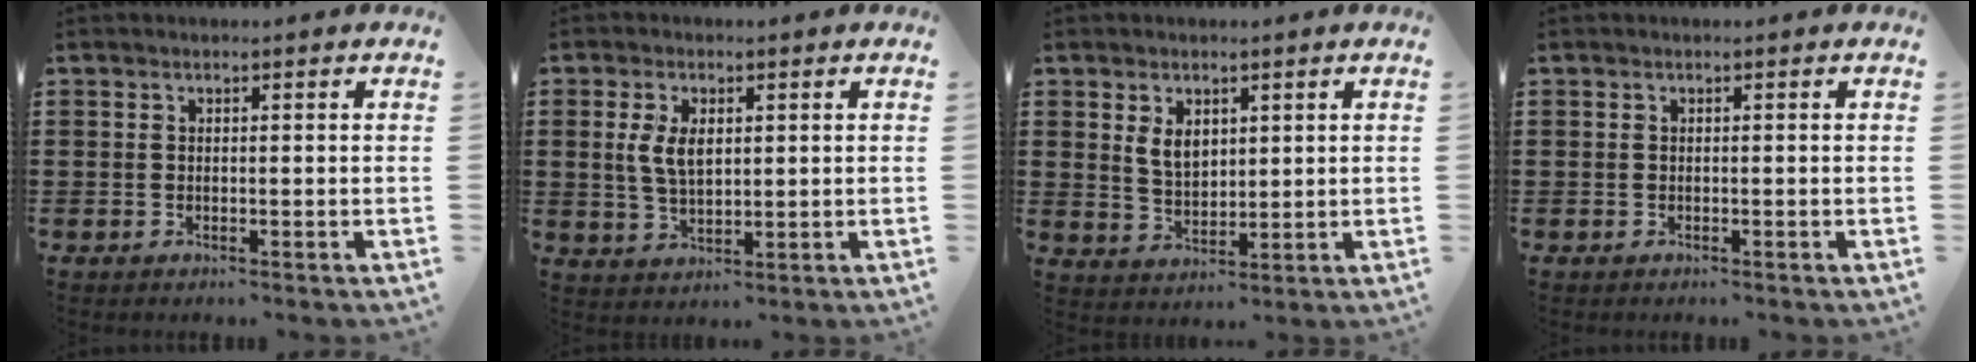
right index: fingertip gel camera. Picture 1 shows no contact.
{"total": 5.1, "force": [0.9, 2.8, 4.2], "torque": [-0.095, 0.007, 0.013]}
{"total": 4.1, "force": [1.8, 2.6, 2.5], "torque": [-0.050, 0.005, 0.031]}
{"total": 0.0}